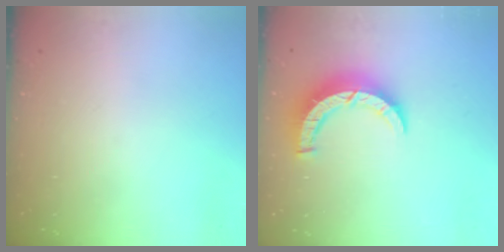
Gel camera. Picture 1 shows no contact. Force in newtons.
{"total": 8.3, "press": 8.3, "slide": 0.6}